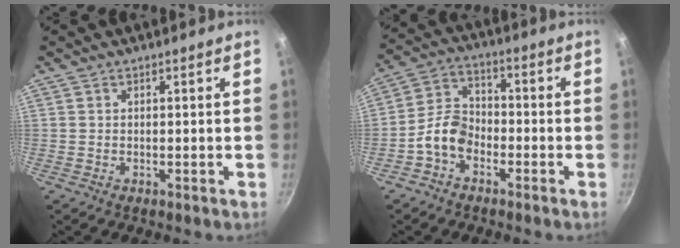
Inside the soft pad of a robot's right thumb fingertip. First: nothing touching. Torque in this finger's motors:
{"motor_torque": [1.04, 1.21, 0.90, -0.70, 0.02]}